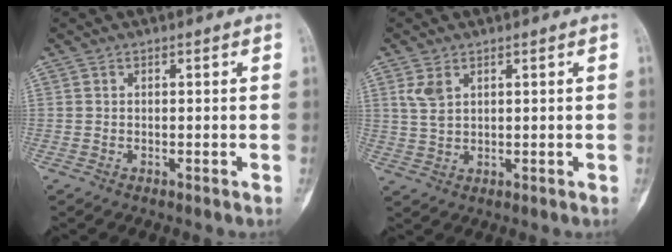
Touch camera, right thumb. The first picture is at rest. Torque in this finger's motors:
{"motor_torque": [0.00, 0.02, 0.31, 0.30, 0.00]}